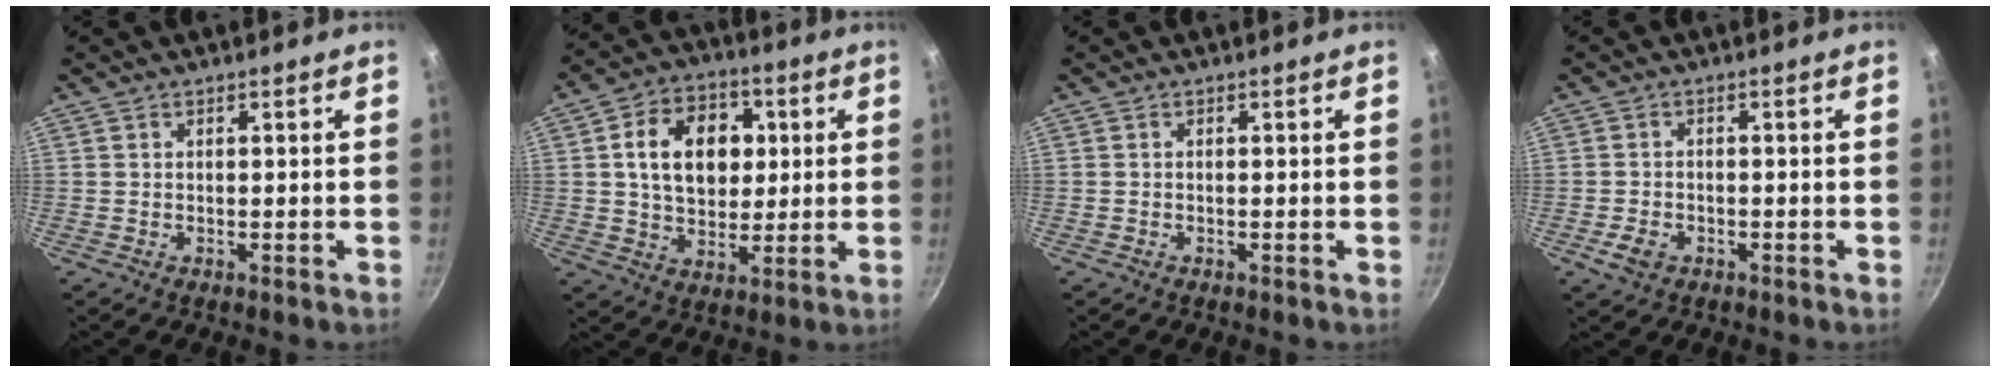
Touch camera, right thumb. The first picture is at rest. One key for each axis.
{"total": 14.7, "fx": 2.6, "fy": 10.8, "fz": 9.6, "tx": -0.117, "ty": 0.009, "tz": 0.038}
{"total": 0.0}
{"total": 3.6, "fx": -1.7, "fy": 2.4, "fz": 2.1, "tx": -0.042, "ty": 0.010, "tz": -0.032}